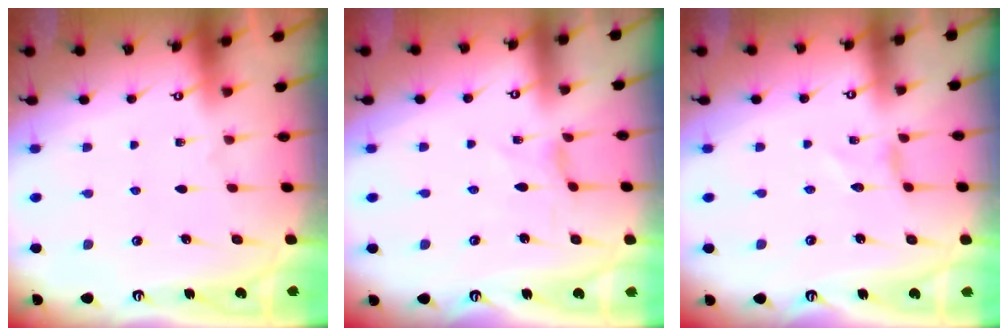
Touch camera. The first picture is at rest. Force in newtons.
{"total": 0.0}
{"total": 0.0}